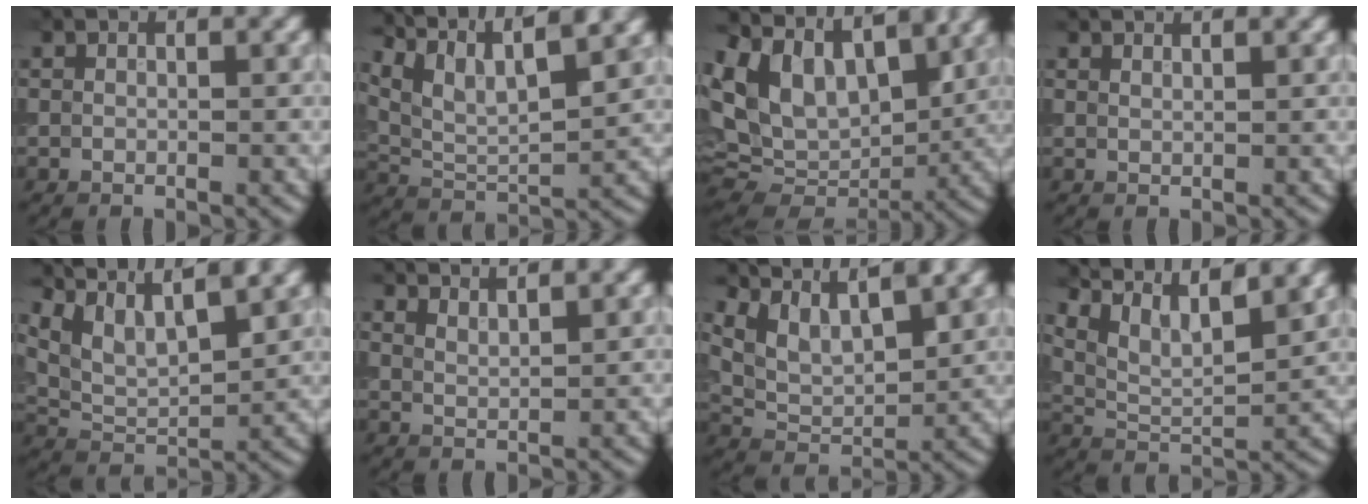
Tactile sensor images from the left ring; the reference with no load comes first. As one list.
[{"total": 9.4, "force": [6.8, 2.4, 6.0], "torque": [-0.128, 0.015, 0.102]}, {"total": 12.1, "force": [5.2, 7.0, 8.4], "torque": [-0.182, 0.031, 0.084]}, {"total": 1.1, "force": [1.1, -0.1, 0.3], "torque": [-0.007, 0.003, 0.013]}, {"total": 7.8, "force": [5.4, 2.7, 5.0], "torque": [-0.109, 0.018, 0.093]}, {"total": 3.8, "force": [3.4, 0.7, 1.4], "torque": [-0.012, 0.018, 0.038]}, {"total": 6.0, "force": [4.1, 2.4, 3.7], "torque": [-0.090, 0.012, 0.071]}, {"total": 9.7, "force": [6.7, 3.2, 6.2], "torque": [-0.124, 0.023, 0.105]}]